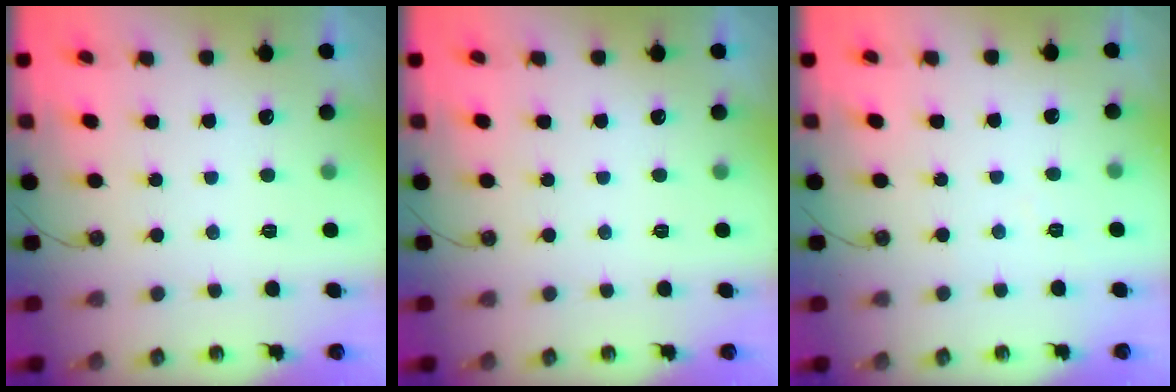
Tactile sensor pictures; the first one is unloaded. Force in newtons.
{"total": 0.0}
{"total": 3.2, "press": 3.2, "slide": 0.5}